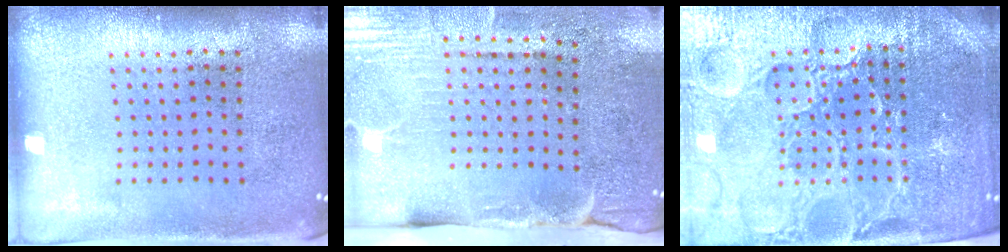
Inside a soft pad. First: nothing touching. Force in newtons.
{"total": 4.3, "press": 3.7, "slide": 2.2}
{"total": 5.5, "press": 5.1, "slide": 2.0}